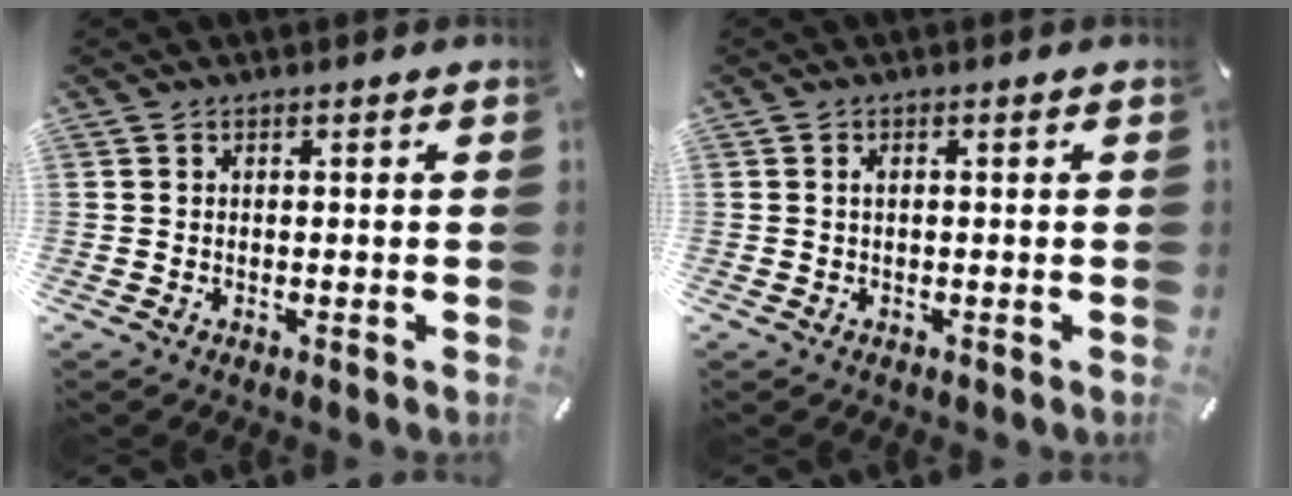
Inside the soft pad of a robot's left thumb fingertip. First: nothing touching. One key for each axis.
{"total": 0.9, "fx": 0.0, "fy": 0.5, "fz": 0.7, "tx": -0.015, "ty": 0.003, "tz": -0.001}